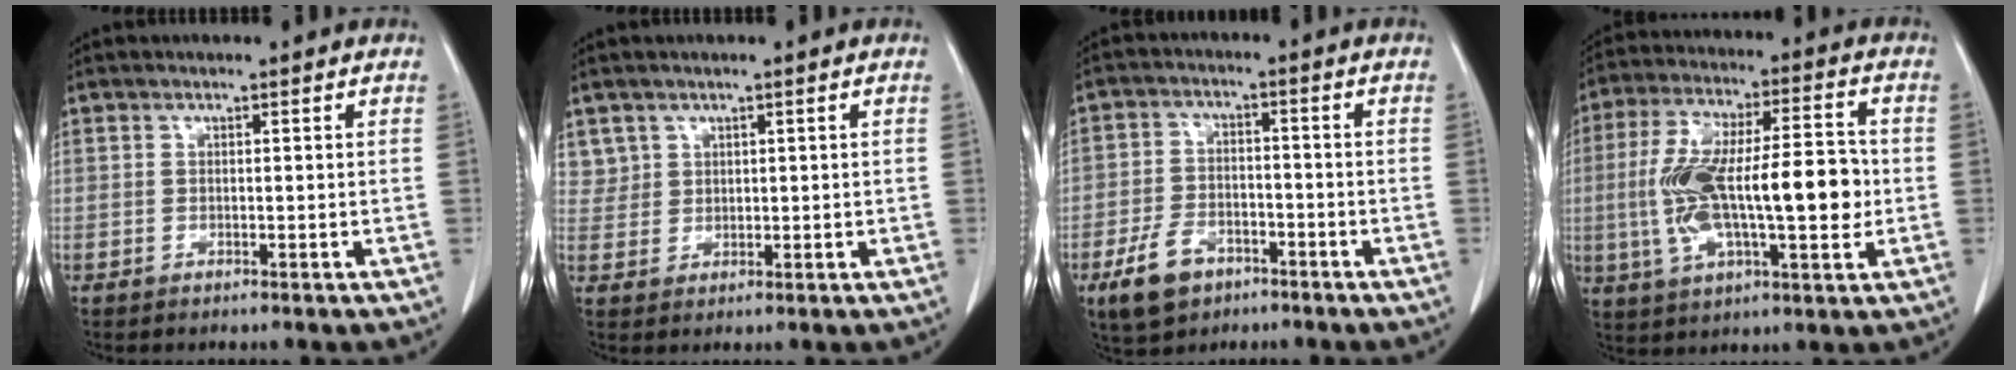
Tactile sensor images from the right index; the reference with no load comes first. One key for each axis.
{"total": 3.4, "fx": 1.9, "fy": 2.8, "fz": -0.2, "tx": 0.018, "ty": 0.005, "tz": 0.036}
{"total": 7.5, "fx": -4.4, "fy": 4.7, "fz": 3.9, "tx": -0.082, "ty": 0.003, "tz": -0.074}
{"total": 18.4, "fx": -1.3, "fy": 5.4, "fz": 17.5, "tx": -0.329, "ty": 0.021, "tz": -0.017}